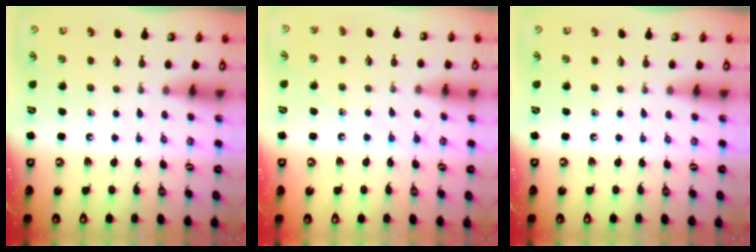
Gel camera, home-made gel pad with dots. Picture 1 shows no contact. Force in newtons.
{"total": 6.7, "press": 6.5, "slide": 1.3}
{"total": 0.0}